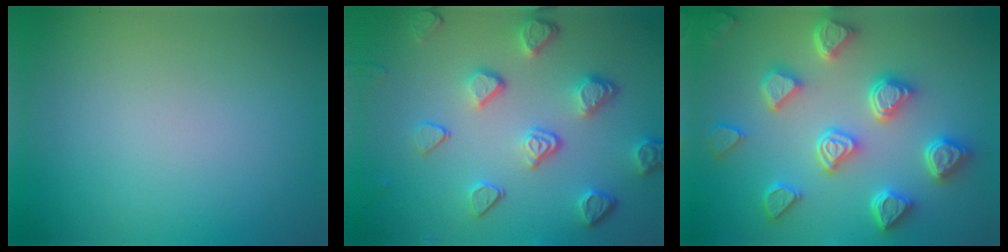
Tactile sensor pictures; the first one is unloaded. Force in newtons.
{"total": 4.9, "press": 3.7, "slide": 3.3}
{"total": 6.9, "press": 5.8, "slide": 3.8}